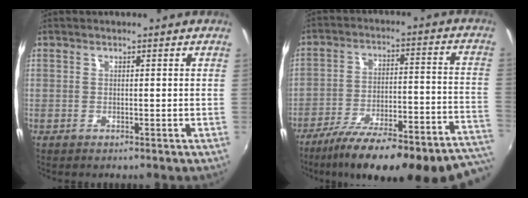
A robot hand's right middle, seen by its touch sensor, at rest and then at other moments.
{"total": 30.8, "force": [-26.0, 5.2, 15.6], "torque": [-0.207, -0.047, -0.359]}